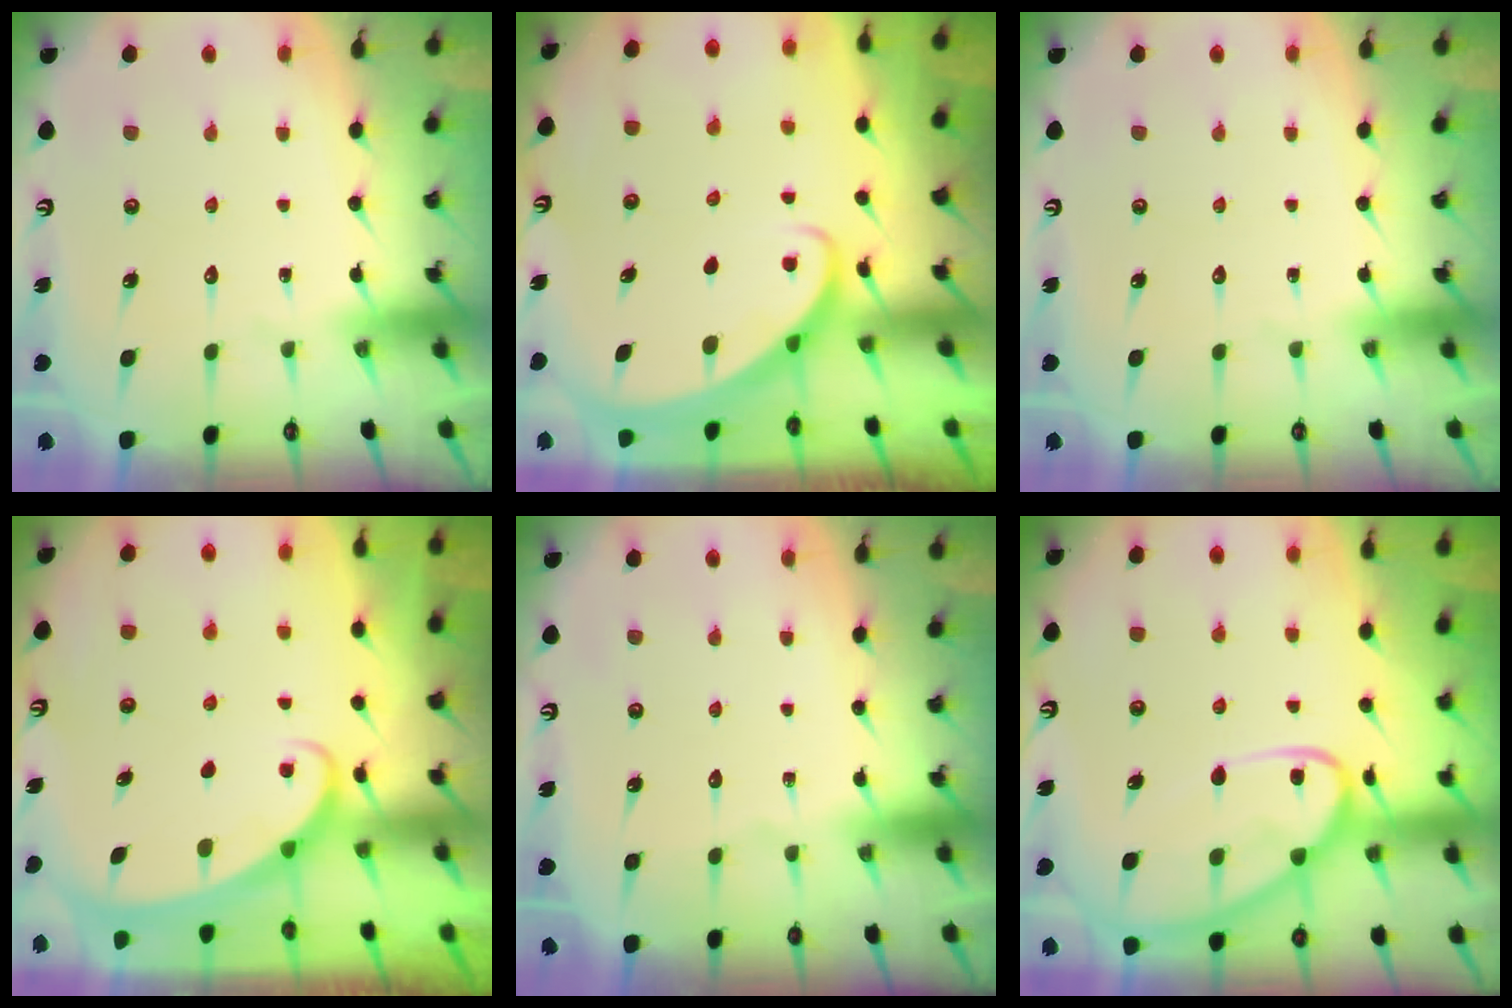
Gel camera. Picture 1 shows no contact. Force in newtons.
{"total": 2.6, "press": 2.6, "slide": 0.2}
{"total": 0.0}
{"total": 2.1, "press": 2.1, "slide": 0.1}
{"total": 0.0}
{"total": 12.9, "press": 12.9, "slide": 1.1}